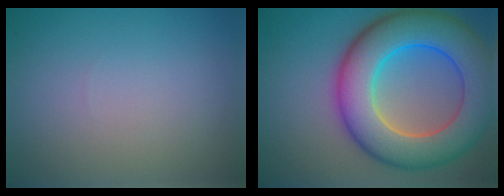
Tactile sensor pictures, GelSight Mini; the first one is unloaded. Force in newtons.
{"total": 12.0, "press": 12.0, "slide": 0.6}